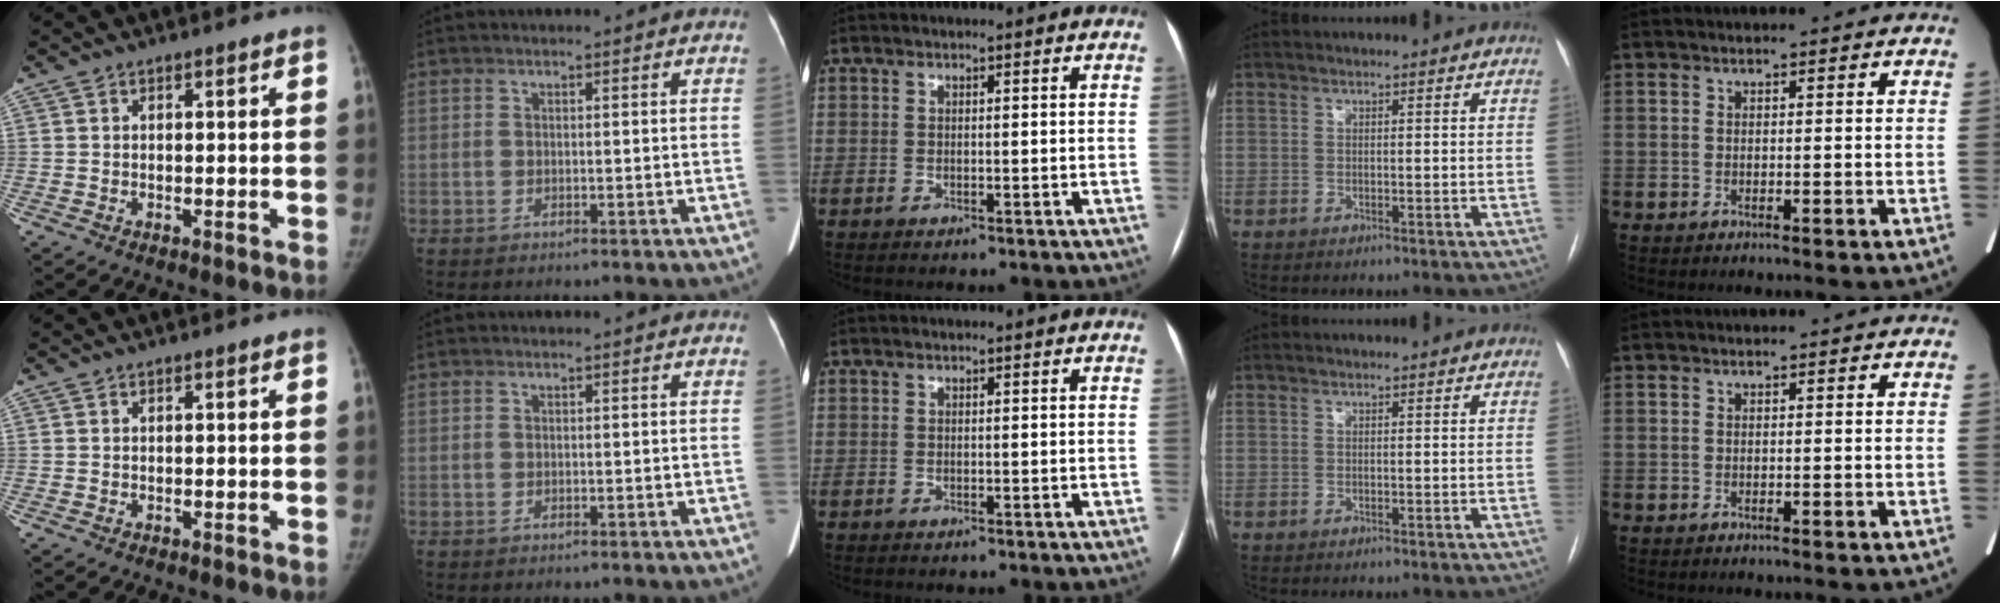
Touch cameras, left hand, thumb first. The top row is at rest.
{}